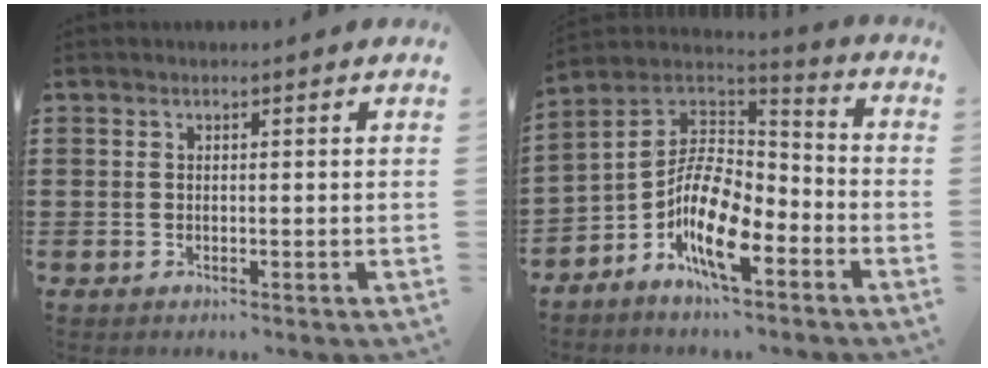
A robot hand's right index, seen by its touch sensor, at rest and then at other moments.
{"total": 12.1, "force": [-6.1, 5.1, 9.1], "torque": [-0.204, 0.000, -0.125]}